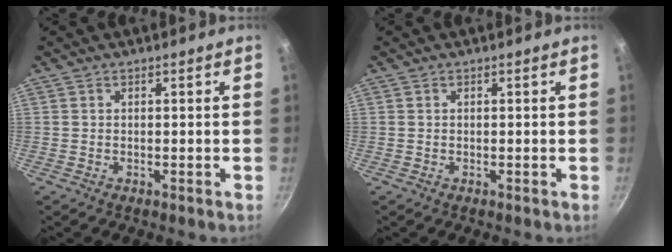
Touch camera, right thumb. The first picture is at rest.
{"total": 0.0}